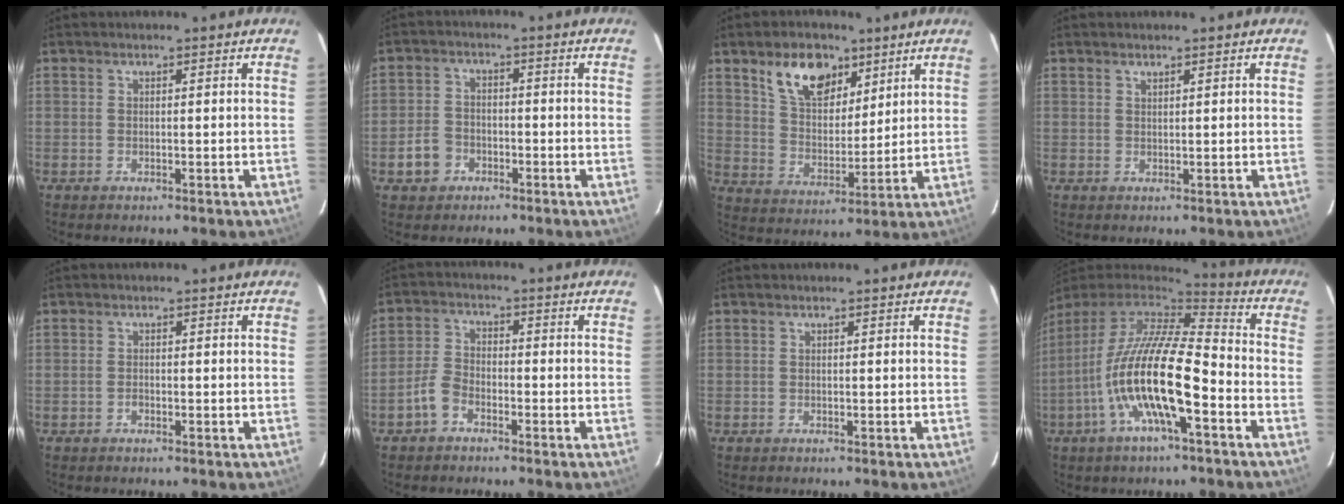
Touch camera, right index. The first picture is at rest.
{"total": 5.2, "force": [-2.5, 4.3, 1.5], "torque": [-0.044, 0.017, -0.041]}
{"total": 11.7, "force": [6.9, 6.7, 6.7], "torque": [-0.115, 0.016, 0.131]}
{"total": 0.7, "force": [0.6, 0.1, 0.2], "torque": [-0.004, 0.001, 0.012]}
{"total": 0.8, "force": [-0.6, 0.5, 0.4], "torque": [-0.008, 0.001, -0.011]}
{"total": 4.2, "force": [-2.7, 2.4, 2.2], "torque": [-0.051, 0.014, -0.055]}
{"total": 0.0}
{"total": 18.1, "force": [-6.5, 4.2, 16.4], "torque": [-0.302, -0.024, -0.128]}